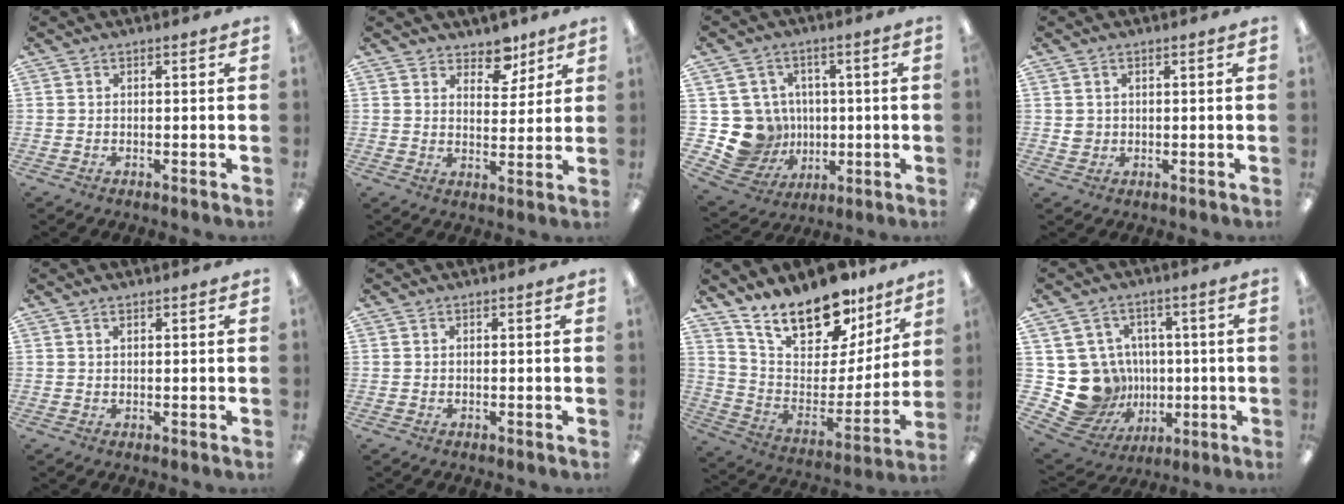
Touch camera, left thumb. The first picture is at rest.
{"total": 7.5, "force": [5.7, 4.1, 2.5], "torque": [-0.020, -0.034, 0.099]}
{"total": 13.4, "force": [-0.8, 12.9, 3.4], "torque": [-0.103, 0.003, 0.007]}
{"total": 1.9, "force": [0.5, 1.8, 0.6], "torque": [-0.013, 0.004, 0.009]}
{"total": 0.9, "force": [0.7, 0.3, 0.6], "torque": [-0.013, 0.001, 0.012]}
{"total": 0.0}
{"total": 20.5, "force": [16.0, 8.8, 9.4], "torque": [-0.156, -0.110, 0.285]}
{"total": 15.5, "force": [-1.0, 14.6, 5.0], "torque": [-0.124, -0.003, 0.017]}